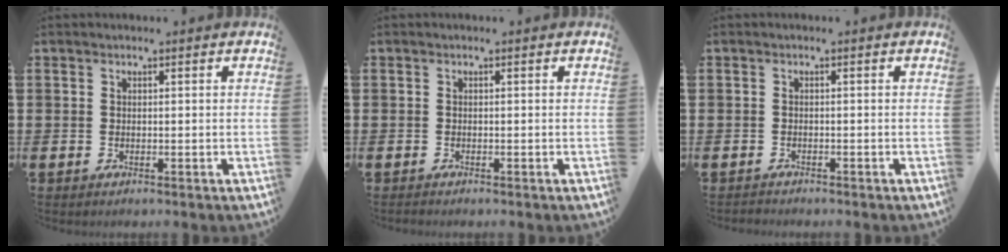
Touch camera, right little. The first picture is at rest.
{"total": 0.0}
{"total": 0.5, "force": [-0.5, 0.1, -0.1], "torque": [-0.001, -0.001, -0.011]}